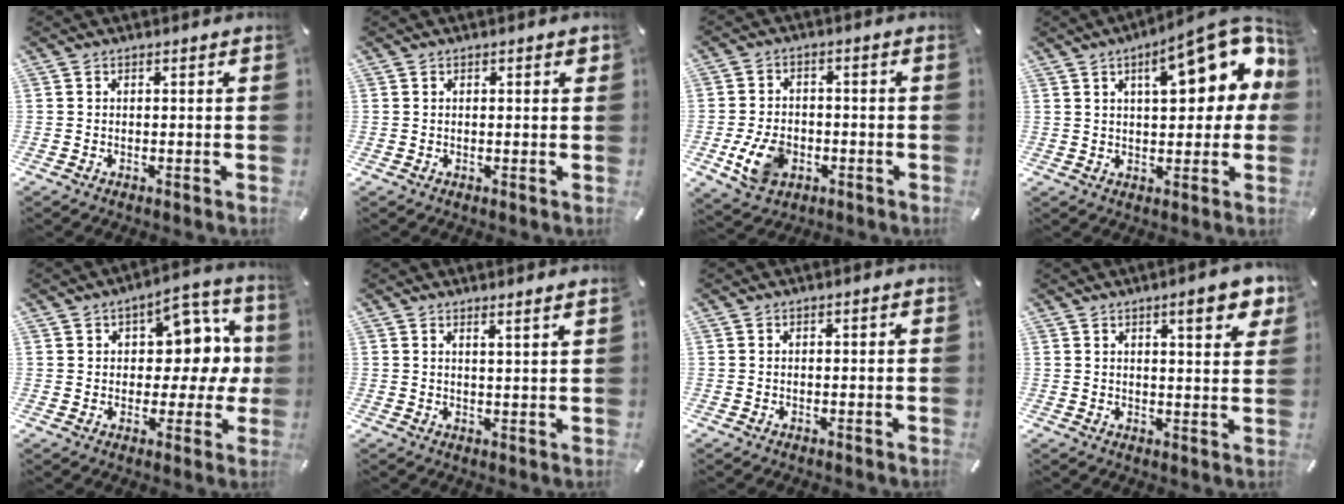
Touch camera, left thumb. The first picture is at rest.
{"total": 1.1, "force": [0.3, 0.3, 1.0], "torque": [-0.012, -0.001, 0.003]}
{"total": 9.0, "force": [-2.9, 6.5, 5.6], "torque": [-0.118, 0.008, -0.051]}
{"total": 18.3, "force": [6.9, 7.3, 15.3], "torque": [-0.197, -0.025, 0.103]}
{"total": 13.3, "force": [4.2, 8.2, 9.5], "torque": [-0.116, -0.031, 0.073]}
{"total": 2.4, "force": [2.0, -0.8, 1.0], "torque": [-0.021, -0.013, 0.036]}
{"total": 0.6, "force": [-0.1, 0.2, 0.6], "torque": [-0.010, 0.000, -0.001]}
{"total": 8.5, "force": [4.7, 2.2, 6.7], "torque": [-0.088, -0.020, 0.072]}